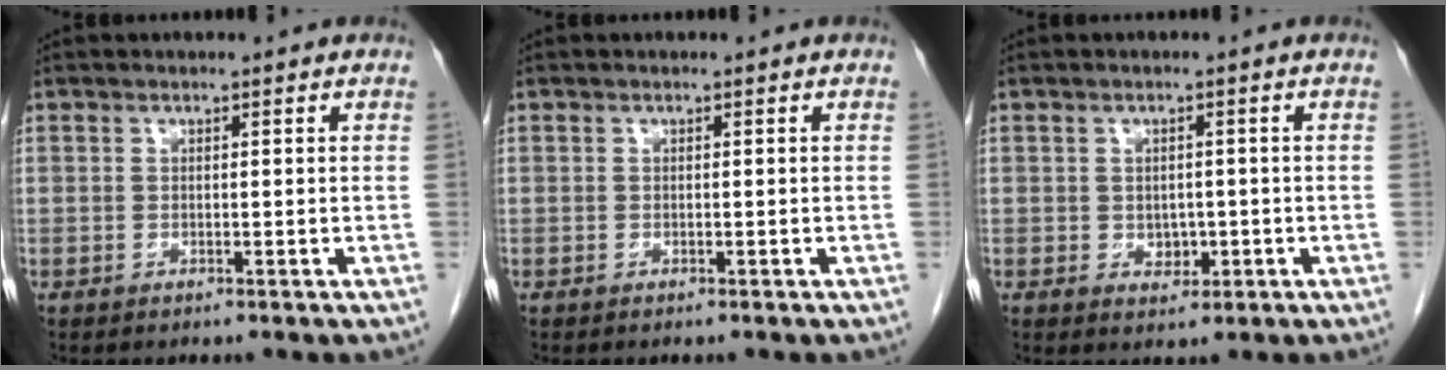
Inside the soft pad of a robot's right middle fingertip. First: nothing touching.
{"total": 0.0}
{"total": 2.4, "force": [-0.5, 1.8, 1.5], "torque": [-0.020, 0.001, 0.000]}